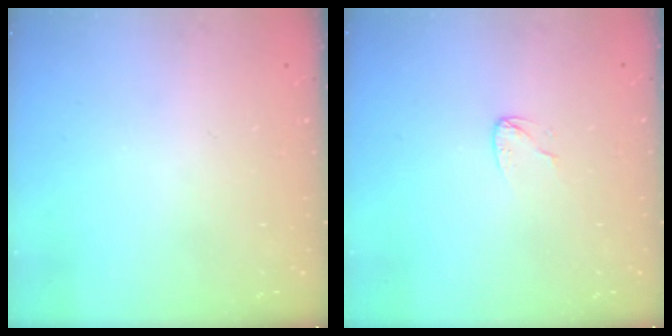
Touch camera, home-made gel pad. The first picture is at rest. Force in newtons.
{"total": 3.8, "press": 3.8, "slide": 0.2}